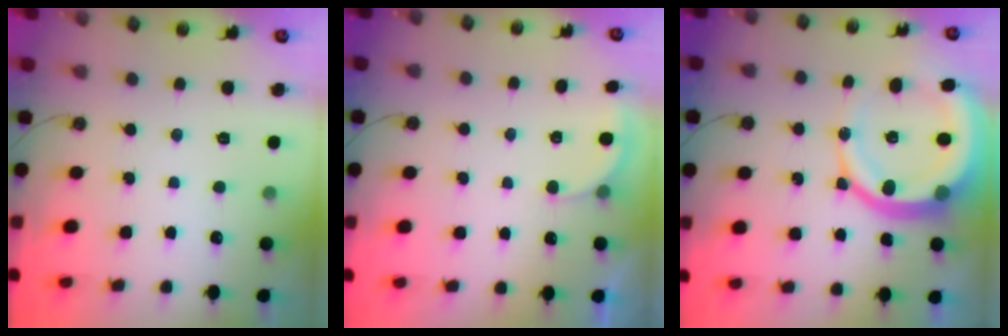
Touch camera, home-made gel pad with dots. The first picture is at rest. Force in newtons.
{"total": 2.1, "press": 2.0, "slide": 0.6}
{"total": 17.4, "press": 17.3, "slide": 2.3}